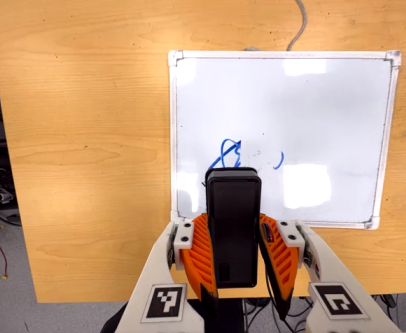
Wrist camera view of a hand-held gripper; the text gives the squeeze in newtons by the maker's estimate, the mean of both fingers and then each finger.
{"total": 6.7, "left": 6.0, "right": 7.4}